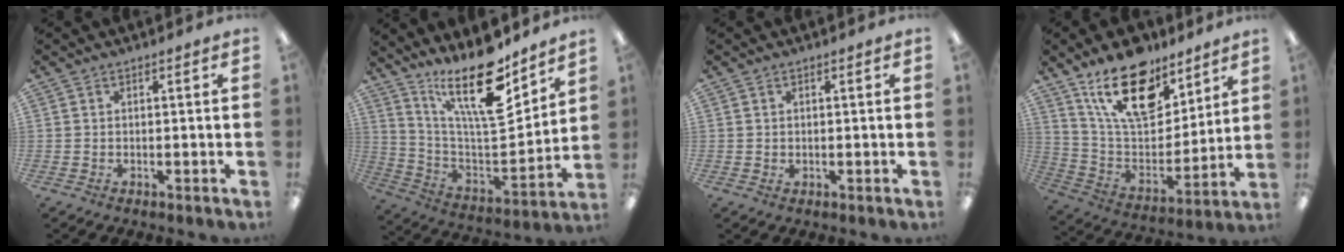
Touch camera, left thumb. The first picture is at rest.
{"total": 21.3, "force": [14.6, 6.5, 14.0], "torque": [-0.250, -0.110, 0.247]}
{"total": 0.8, "force": [0.5, 0.6, 0.3], "torque": [-0.006, 0.004, 0.008]}
{"total": 20.8, "force": [14.0, 10.3, 11.5], "torque": [-0.197, -0.078, 0.249]}